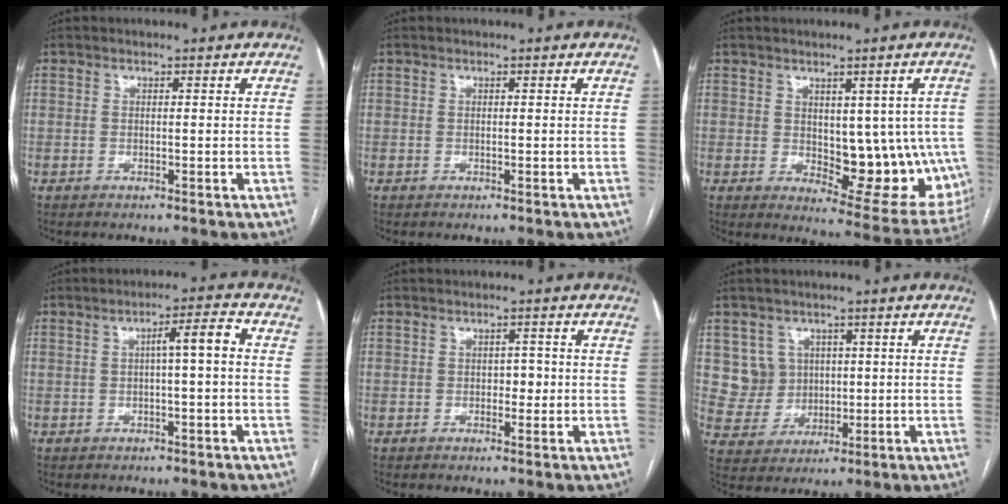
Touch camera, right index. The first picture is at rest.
{"total": 0.0}
{"total": 13.4, "force": [-0.2, 6.5, 11.7], "torque": [-0.125, 0.001, 0.018]}
{"total": 4.4, "force": [0.3, 0.3, 4.3], "torque": [-0.065, 0.013, 0.003]}
{"total": 1.8, "force": [-0.2, 1.2, 1.3], "torque": [-0.012, 0.005, -0.003]}
{"total": 6.1, "force": [2.0, 5.7, 0.6], "torque": [-0.016, 0.020, 0.048]}